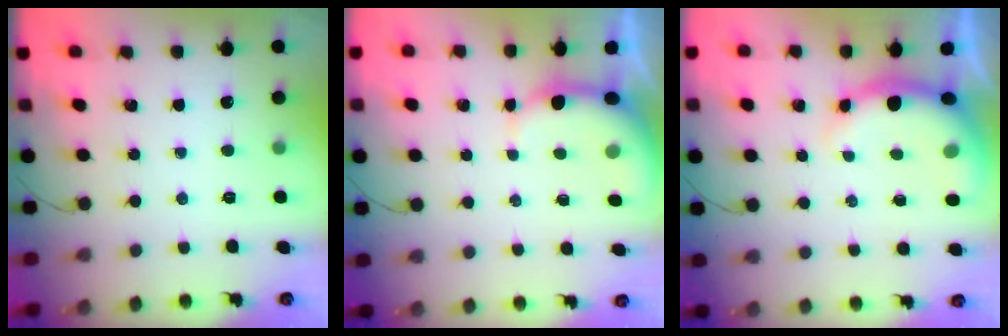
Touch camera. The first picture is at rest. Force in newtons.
{"total": 4.1, "press": 4.0, "slide": 0.7}
{"total": 7.0, "press": 6.9, "slide": 1.1}